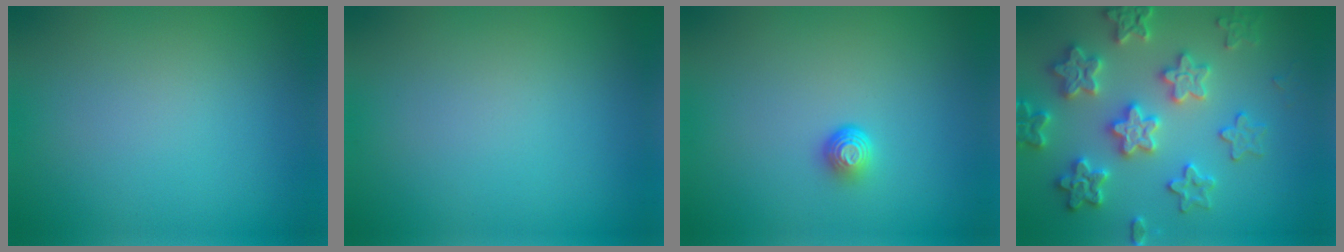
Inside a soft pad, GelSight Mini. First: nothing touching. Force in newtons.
{"total": 0.0}
{"total": 1.5, "press": 1.0, "slide": 1.2}
{"total": 6.1, "press": 6.0, "slide": 1.3}